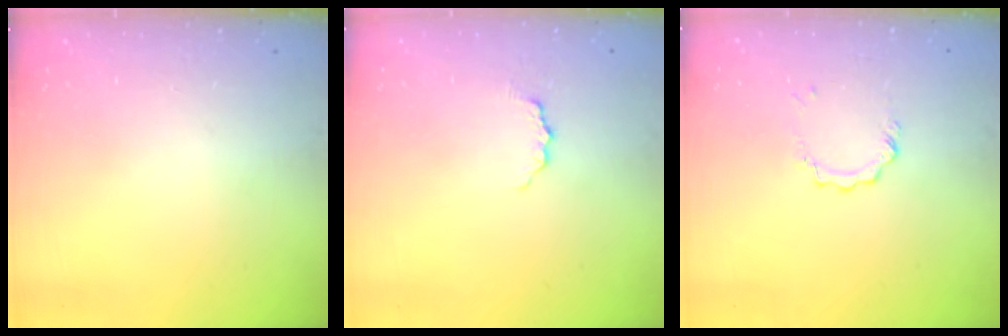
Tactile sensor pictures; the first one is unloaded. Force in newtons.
{"total": 4.1, "press": 4.1, "slide": 0.5}
{"total": 2.9, "press": 2.9, "slide": 0.2}